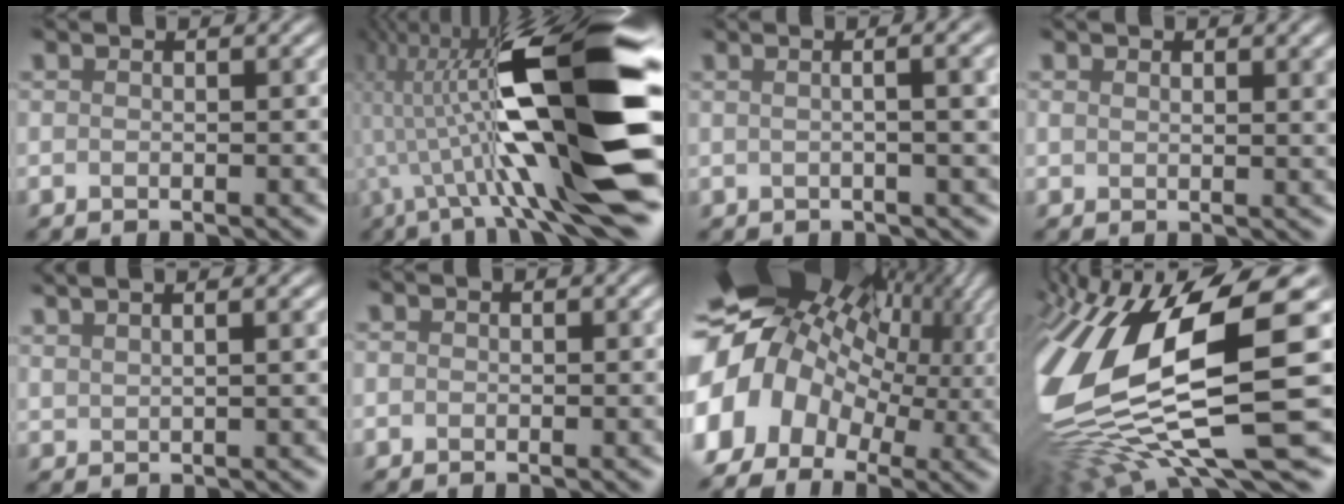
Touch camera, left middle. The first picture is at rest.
{"total": 13.9, "force": [1.2, 2.6, 13.6], "torque": [-0.232, 0.013, 0.018]}
{"total": 3.1, "force": [0.6, 1.1, 2.9], "torque": [-0.007, 0.002, -0.002]}
{"total": 1.5, "force": [1.4, 0.1, -0.5], "torque": [0.015, -0.007, 0.013]}
{"total": 3.2, "force": [2.6, 1.4, 1.3], "torque": [0.022, 0.009, 0.007]}
{"total": 0.6, "force": [0.2, 0.1, -0.5], "torque": [0.006, -0.001, 0.002]}
{"total": 14.5, "force": [1.3, 11.7, 8.4], "torque": [-0.196, 0.009, 0.030]}
{"total": 14.9, "force": [2.0, 5.5, 13.7], "torque": [-0.303, -0.029, 0.057]}